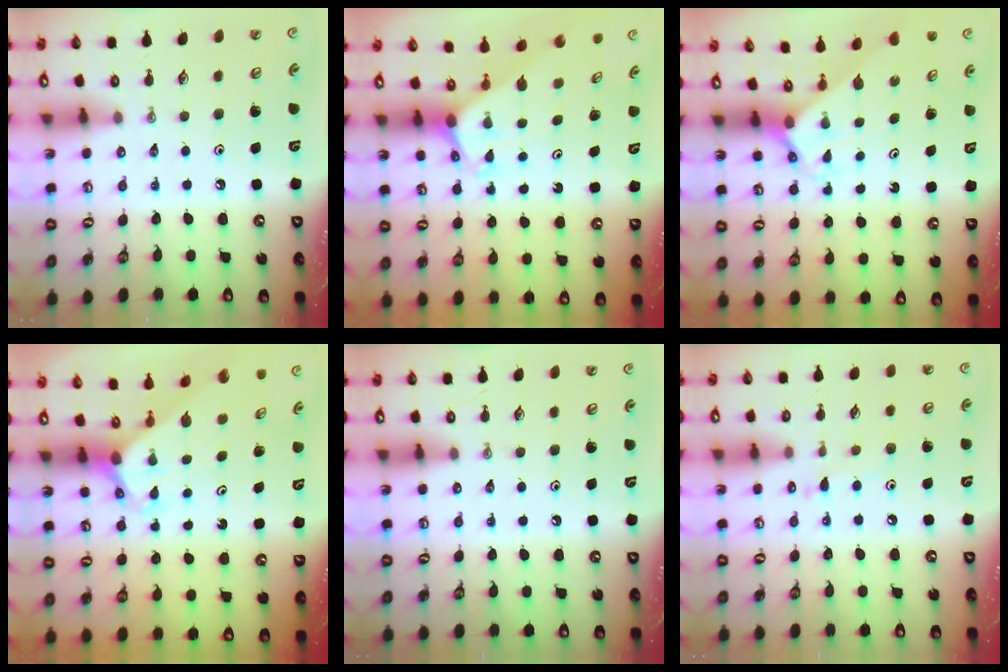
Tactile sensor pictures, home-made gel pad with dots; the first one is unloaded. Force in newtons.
{"total": 2.0, "press": 2.0, "slide": 0.1}
{"total": 2.0, "press": 2.0, "slide": 0.1}
{"total": 3.0, "press": 3.0, "slide": 0.2}
{"total": 0.0}
{"total": 6.3, "press": 6.3, "slide": 0.4}